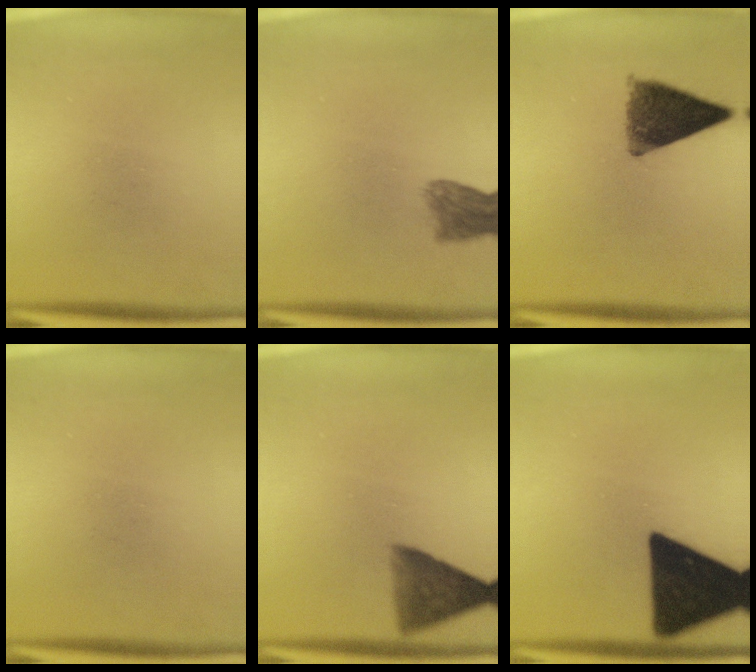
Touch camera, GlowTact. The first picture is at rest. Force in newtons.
{"total": 4.1}
{"total": 9.6}
{"total": 0.0}
{"total": 6.8}
{"total": 19.1}